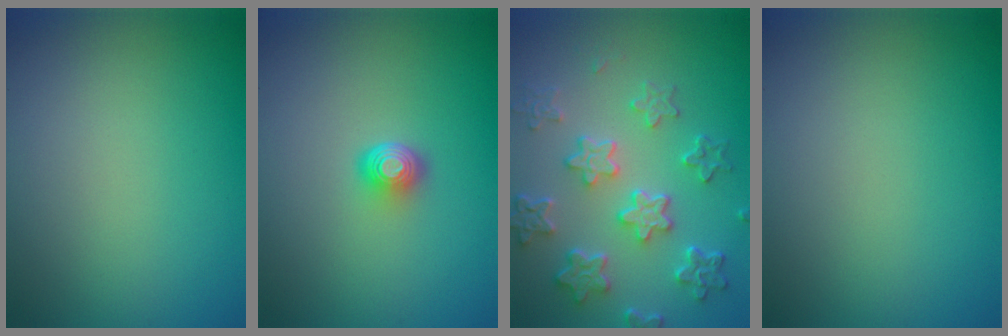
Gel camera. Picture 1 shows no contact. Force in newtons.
{"total": 2.1, "press": 1.4, "slide": 1.6}
{"total": 5.8, "press": 4.6, "slide": 3.6}
{"total": 0.0}